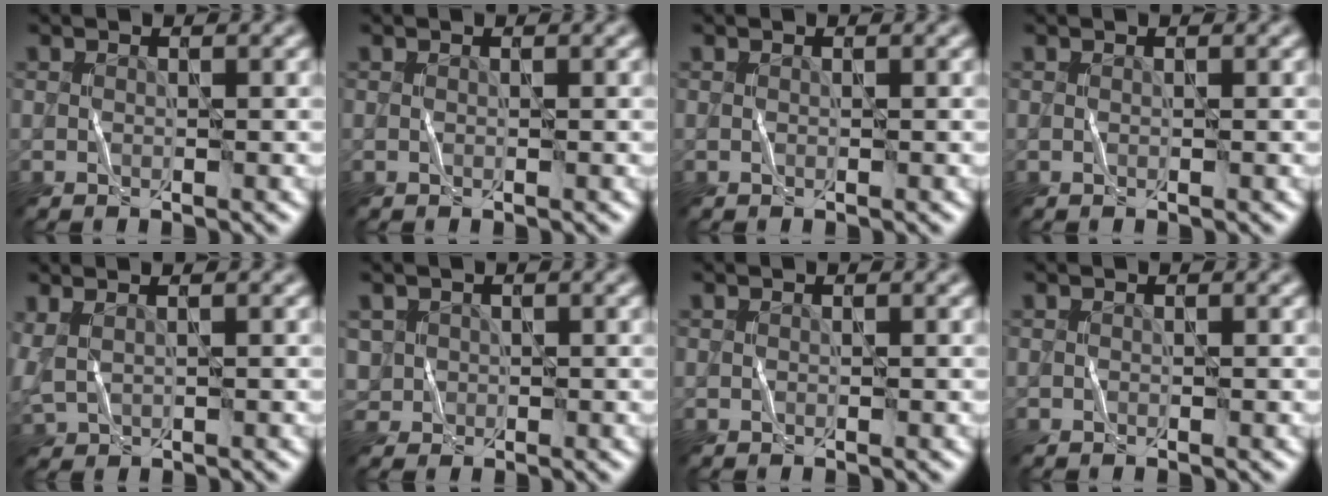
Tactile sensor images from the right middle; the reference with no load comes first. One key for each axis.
{"total": 0.0}
{"total": 0.0}
{"total": 0.0}
{"total": 1.8, "fx": 1.0, "fy": 0.8, "fz": 1.3, "tx": -0.042, "ty": 0.005, "tz": 0.027}
{"total": 1.7, "fx": 0.2, "fy": 1.7, "fz": 0.3, "tx": -0.009, "ty": -0.003, "tz": 0.004}
{"total": 0.0}
{"total": 0.0}